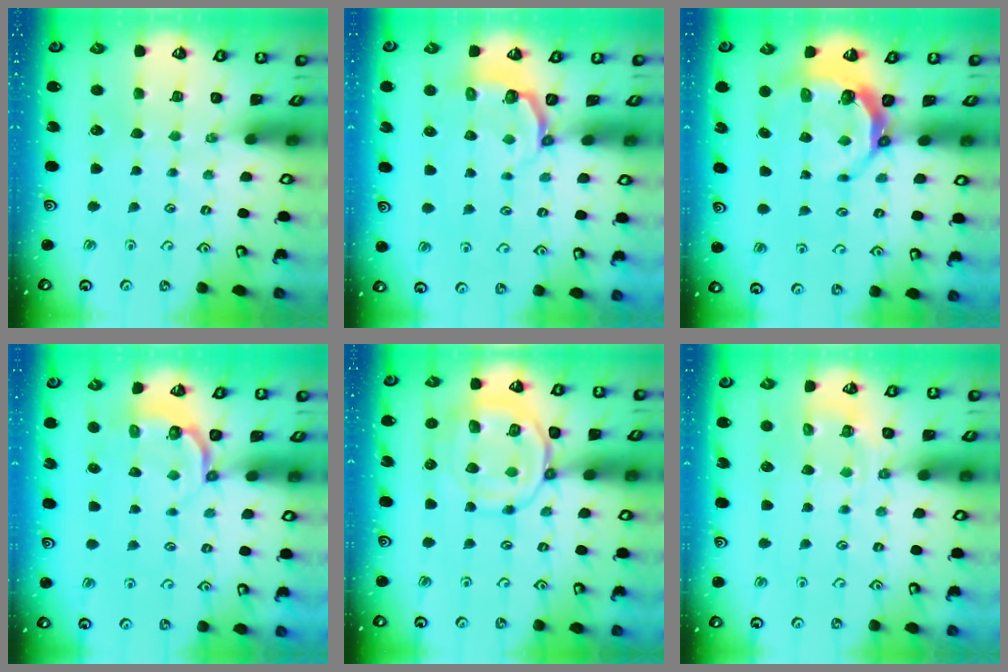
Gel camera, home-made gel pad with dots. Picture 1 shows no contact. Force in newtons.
{"total": 3.6, "press": 2.6, "slide": 2.5}
{"total": 4.9, "press": 3.8, "slide": 3.1}
{"total": 3.4, "press": 2.3, "slide": 2.5}
{"total": 11.6, "press": 11.5, "slide": 1.1}
{"total": 5.9, "press": 5.8, "slide": 1.0}